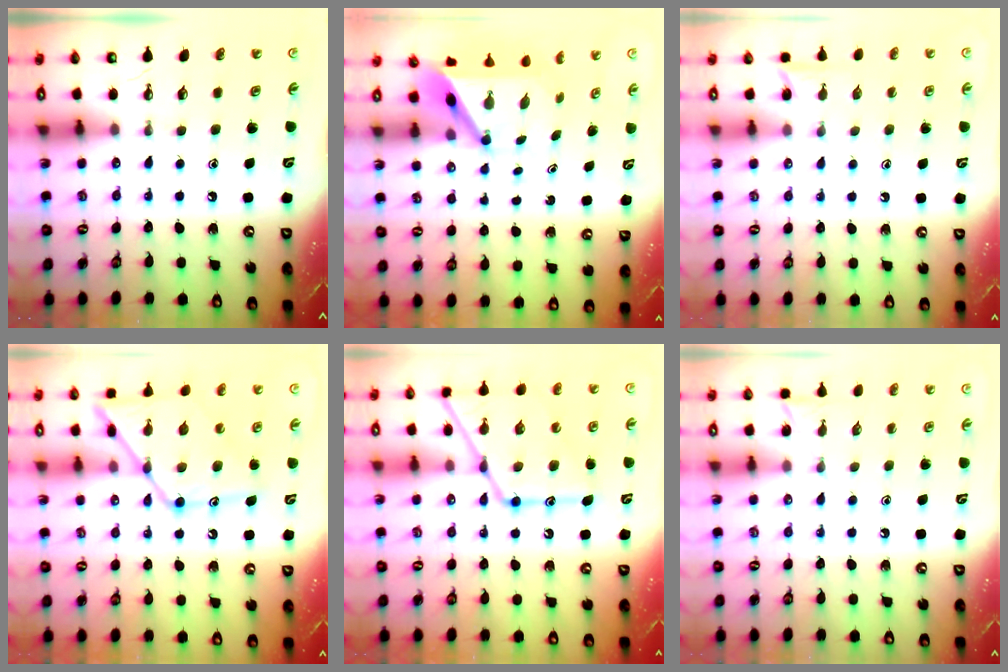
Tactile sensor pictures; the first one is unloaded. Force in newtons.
{"total": 5.5, "press": 5.5, "slide": 0.6}
{"total": 6.5, "press": 6.4, "slide": 0.4}
{"total": 15.2, "press": 15.1, "slide": 1.3}
{"total": 15.7, "press": 15.6, "slide": 1.4}
{"total": 5.9, "press": 5.9, "slide": 0.6}